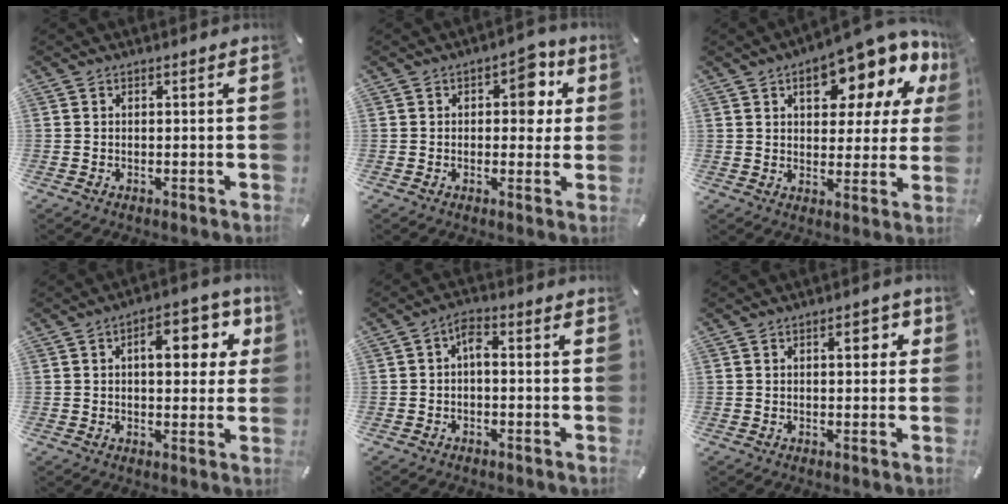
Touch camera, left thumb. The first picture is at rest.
{"total": 7.5, "force": [1.9, 4.9, 5.3], "torque": [-0.047, -0.007, 0.020]}
{"total": 15.1, "force": [9.9, 6.4, 9.5], "torque": [-0.119, -0.071, 0.159]}
{"total": 11.8, "force": [3.2, 6.5, 9.3], "torque": [-0.111, -0.006, 0.046]}
{"total": 3.7, "force": [-0.6, 2.1, 3.0], "torque": [-0.058, 0.016, -0.013]}
{"total": 4.4, "force": [1.3, 2.3, 3.5], "torque": [-0.042, -0.001, 0.011]}